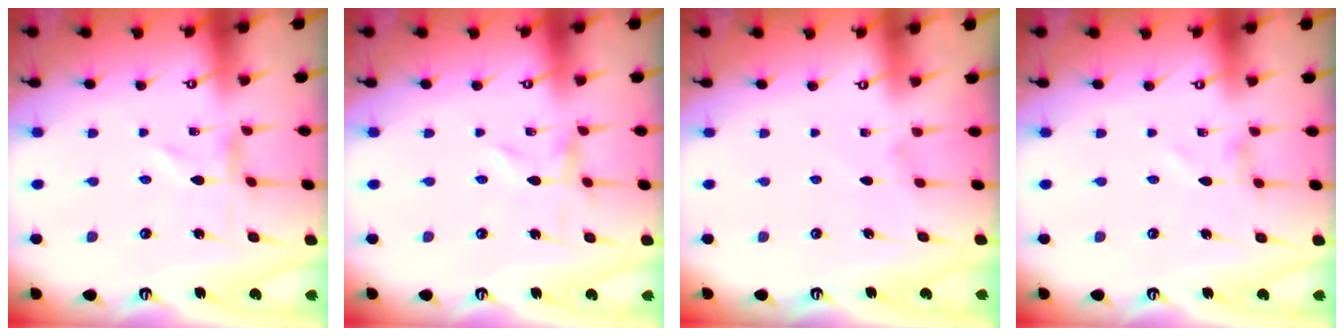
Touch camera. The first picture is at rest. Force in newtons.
{"total": 0.0}
{"total": 0.0}
{"total": 0.7, "press": 0.7, "slide": 0.1}